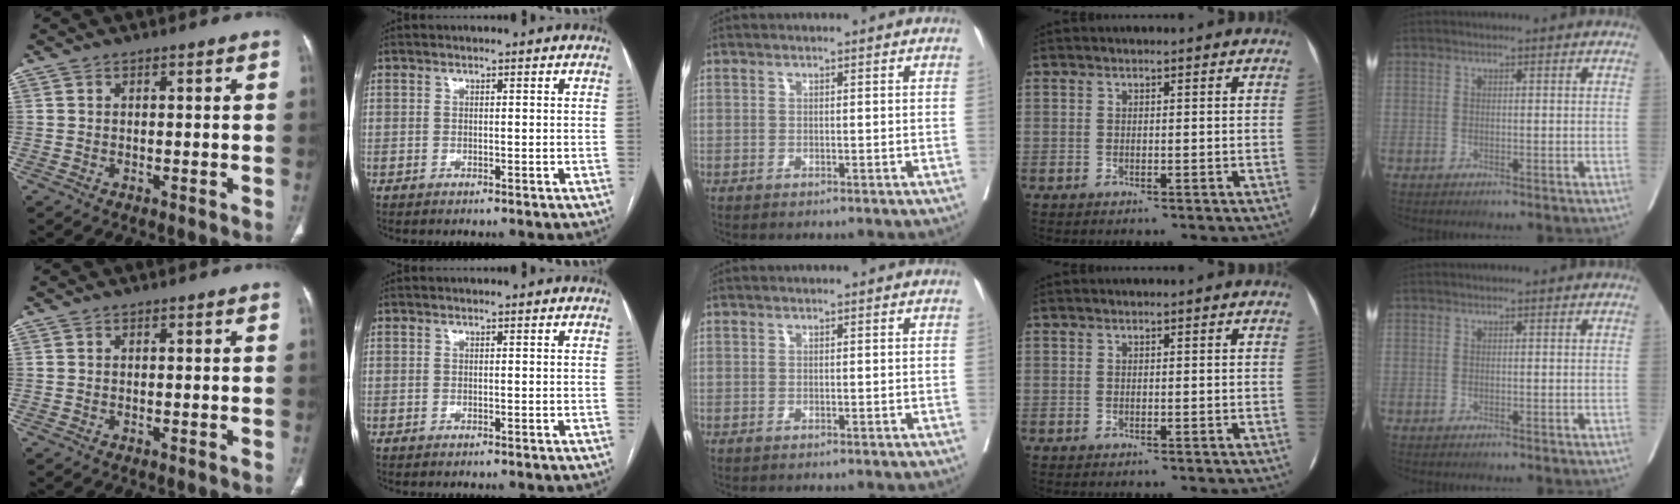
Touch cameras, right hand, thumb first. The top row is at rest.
{}